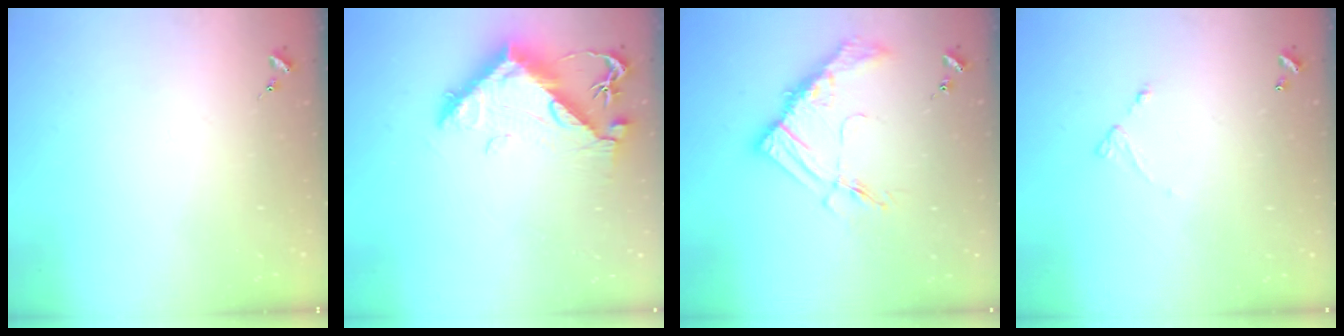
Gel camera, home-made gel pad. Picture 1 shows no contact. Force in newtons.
{"total": 12.3, "press": 12.2, "slide": 1.5}
{"total": 14.1, "press": 14.0, "slide": 1.1}
{"total": 4.0, "press": 4.0, "slide": 0.3}